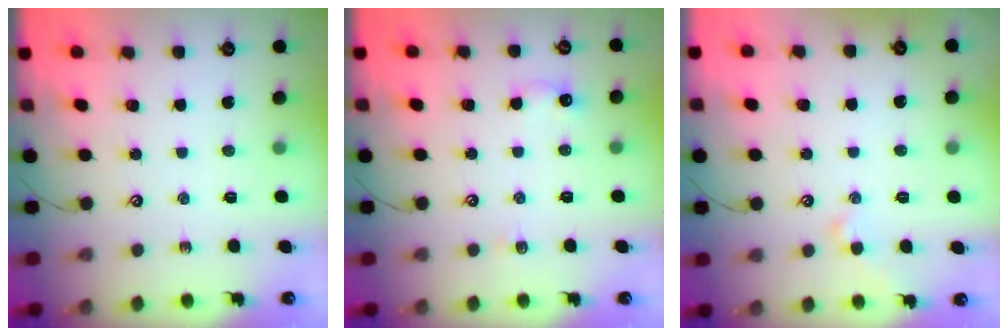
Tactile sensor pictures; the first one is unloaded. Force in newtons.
{"total": 3.9, "press": 3.9, "slide": 0.6}
{"total": 1.3, "press": 1.2, "slide": 0.4}